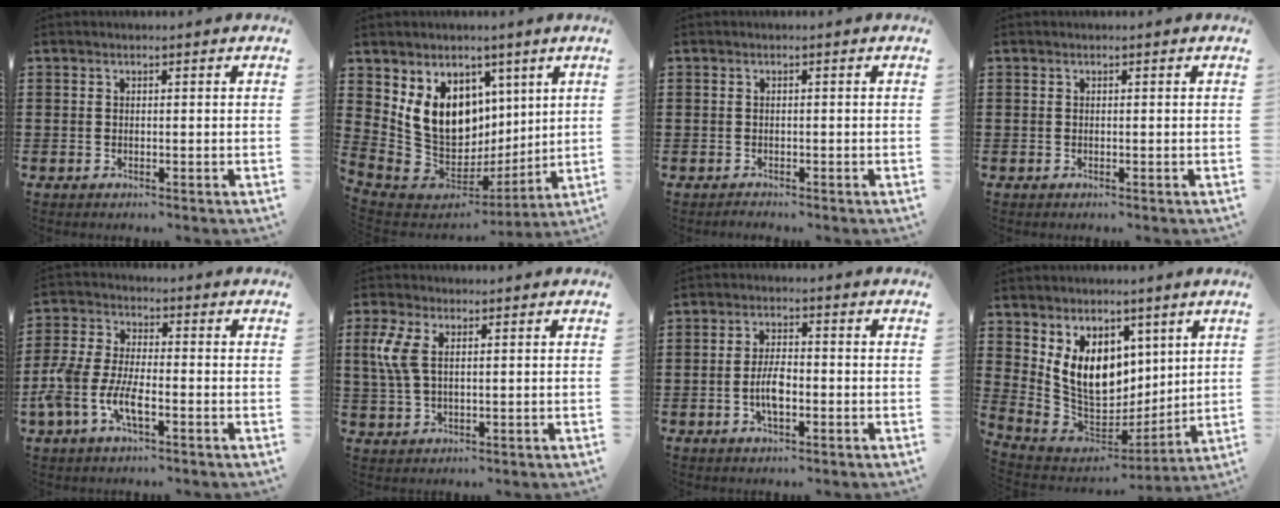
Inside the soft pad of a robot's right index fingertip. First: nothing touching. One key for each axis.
{"total": 12.0, "fx": 3.8, "fy": 9.8, "fz": 5.6, "tx": -0.148, "ty": -0.028, "tz": 0.084}
{"total": 0.6, "fx": -0.6, "fy": 0.1, "fz": -0.2, "tx": 0.002, "ty": 0.002, "tz": -0.014}
{"total": 0.0}
{"total": 6.8, "fx": -3.5, "fy": 2.4, "fz": 5.4, "tx": -0.148, "ty": -0.015, "tz": -0.074}
{"total": 5.7, "fx": 1.6, "fy": 2.6, "fz": 4.8, "tx": -0.130, "ty": -0.002, "tz": 0.019}
{"total": 4.8, "fx": -1.2, "fy": 1.9, "fz": 4.3, "tx": -0.097, "ty": -0.001, "tz": -0.026}
{"total": 11.2, "fx": 3.7, "fy": 8.5, "fz": 6.3, "tx": -0.149, "ty": -0.022, "tz": 0.074}